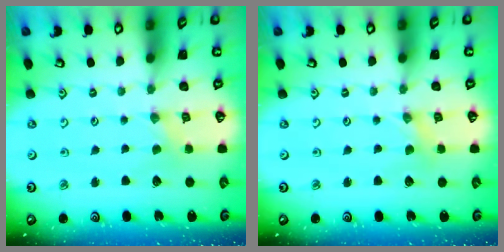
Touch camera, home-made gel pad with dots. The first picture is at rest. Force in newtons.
{"total": 0.0}